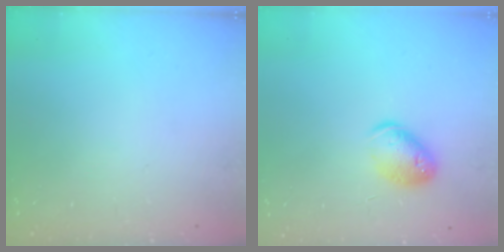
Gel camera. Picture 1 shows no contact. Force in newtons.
{"total": 11.9, "press": 11.7, "slide": 2.1}